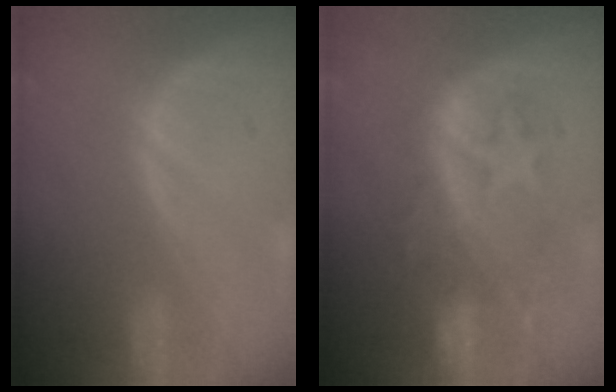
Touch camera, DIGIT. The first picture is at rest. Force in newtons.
{"total": 10.0, "press": 8.9, "slide": 4.6}